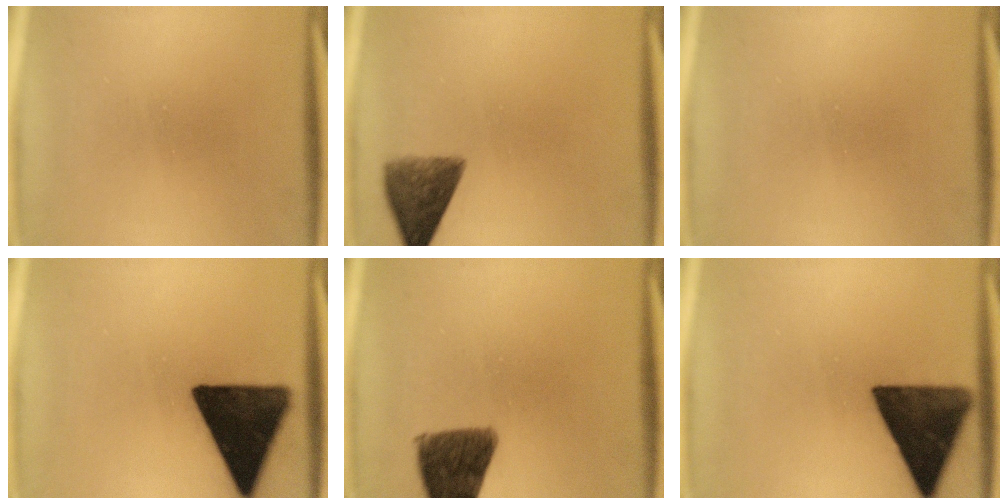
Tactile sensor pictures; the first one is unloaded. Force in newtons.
{"total": 7.3}
{"total": 0.0}
{"total": 16.6}
{"total": 10.9}
{"total": 13.4}